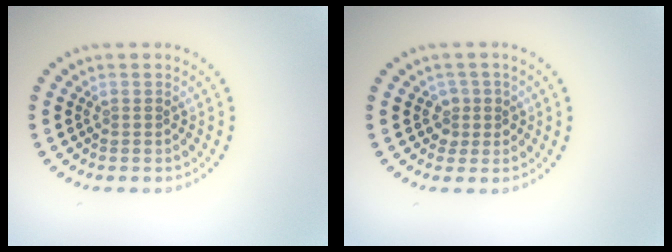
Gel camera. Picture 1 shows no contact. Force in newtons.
{"total": 1.8, "press": 1.5, "slide": 1.1}